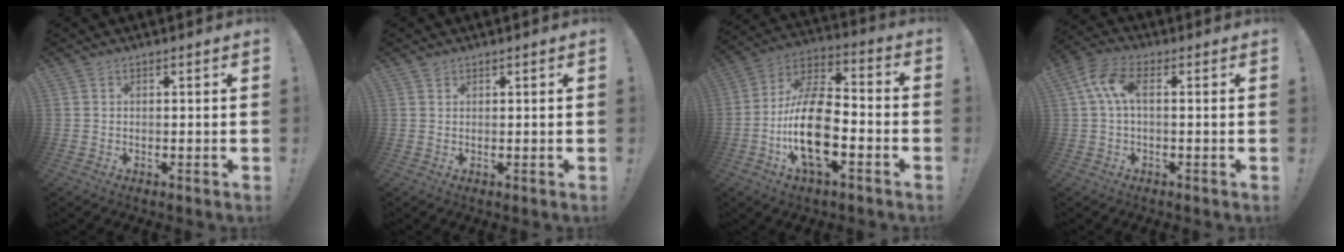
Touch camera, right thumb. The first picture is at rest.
{"total": 1.0, "force": [0.9, 0.5, 0.1], "torque": [0.003, -0.003, 0.016]}
{"total": 19.9, "force": [-5.5, 9.9, 16.3], "torque": [-0.306, 0.027, -0.089]}
{"total": 8.4, "force": [1.3, 3.8, 7.3], "torque": [-0.160, 0.005, 0.027]}